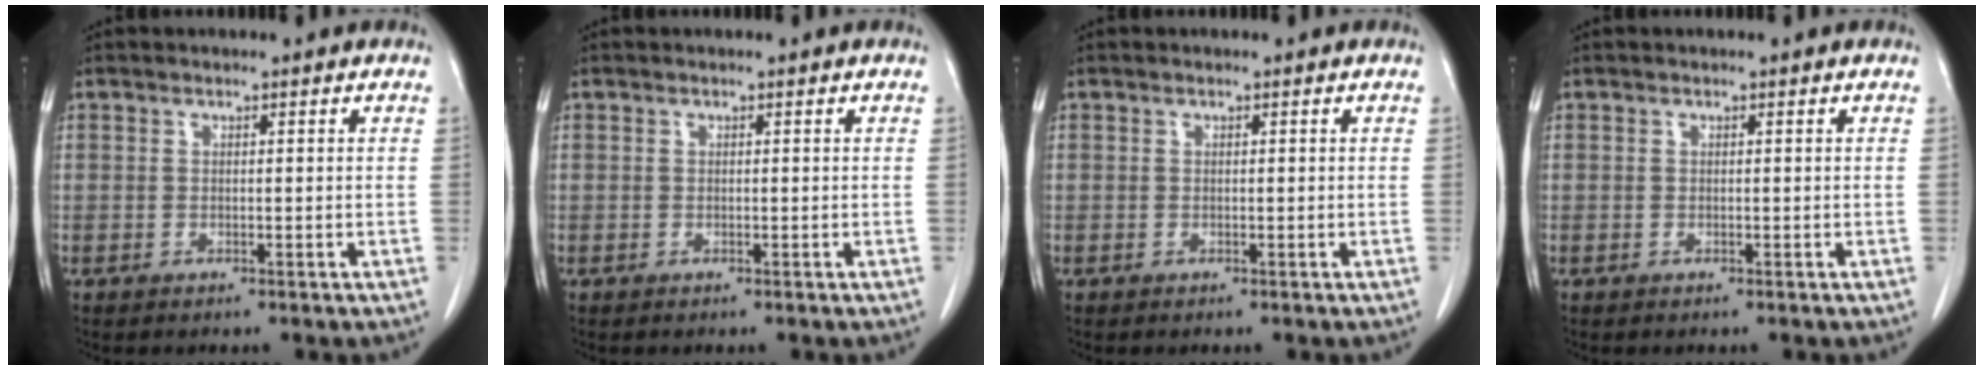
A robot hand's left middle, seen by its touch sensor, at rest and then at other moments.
{"total": 0.0}
{"total": 0.0}
{"total": 0.0}